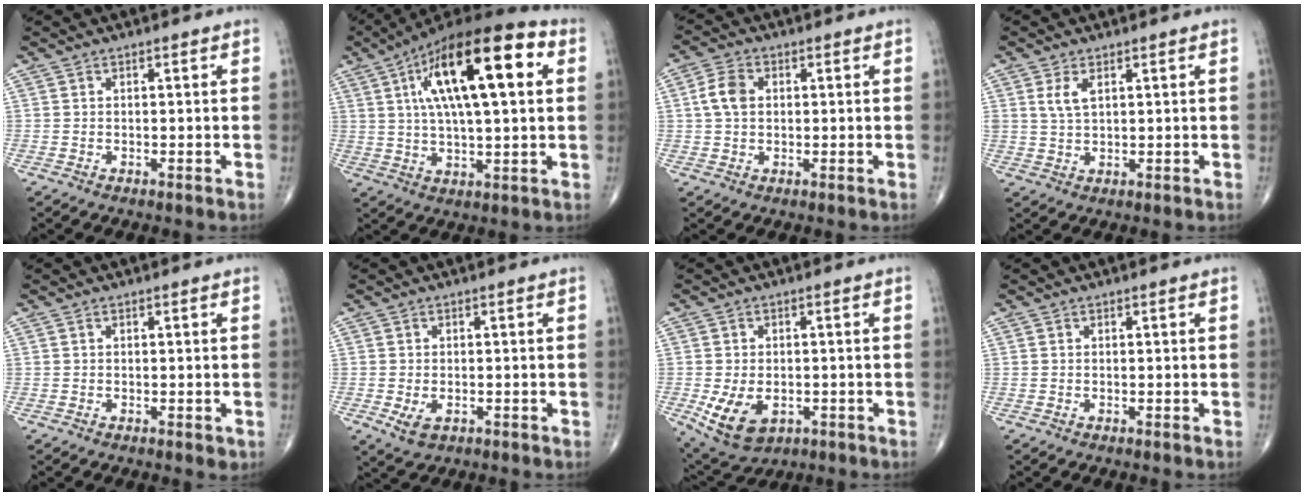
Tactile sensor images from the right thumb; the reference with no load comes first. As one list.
[{"total": 22.9, "force": [6.4, 7.9, 20.5], "torque": [-0.334, 0.016, 0.097]}, {"total": 5.2, "force": [0.8, 3.7, 3.6], "torque": [-0.072, 0.008, 0.009]}, {"total": 3.4, "force": [1.5, 1.7, 2.6], "torque": [-0.053, -0.003, 0.034]}, {"total": 1.3, "force": [-0.1, 0.7, 1.0], "torque": [-0.010, -0.002, -0.001]}, {"total": 3.6, "force": [-1.1, 2.2, 2.6], "torque": [-0.048, -0.002, -0.013]}, {"total": 9.3, "force": [-2.5, 6.0, 6.6], "torque": [-0.114, -0.001, -0.029]}, {"total": 0.0}]